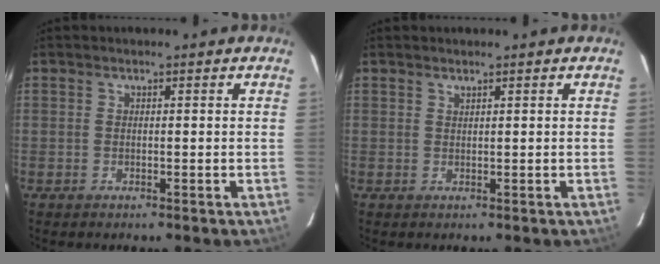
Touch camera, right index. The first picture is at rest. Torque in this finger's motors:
{"motor_torque": [-0.12, 0.06, -0.01, -0.01]}